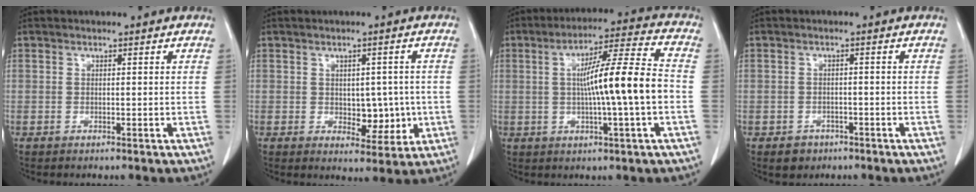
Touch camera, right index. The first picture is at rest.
{"total": 5.7, "force": [-0.3, 3.4, 4.6], "torque": [-0.050, 0.002, 0.006]}
{"total": 12.9, "force": [-0.7, -0.1, 12.9], "torque": [-0.210, 0.011, -0.016]}
{"total": 2.6, "force": [-1.4, 2.1, 0.6], "torque": [-0.006, 0.007, -0.014]}